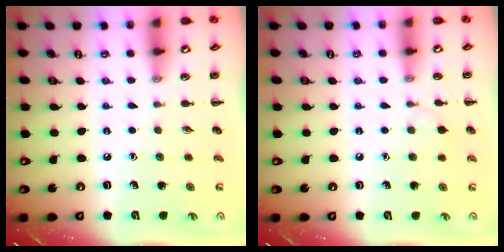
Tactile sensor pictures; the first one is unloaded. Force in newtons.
{"total": 4.0, "press": 3.7, "slide": 1.6}